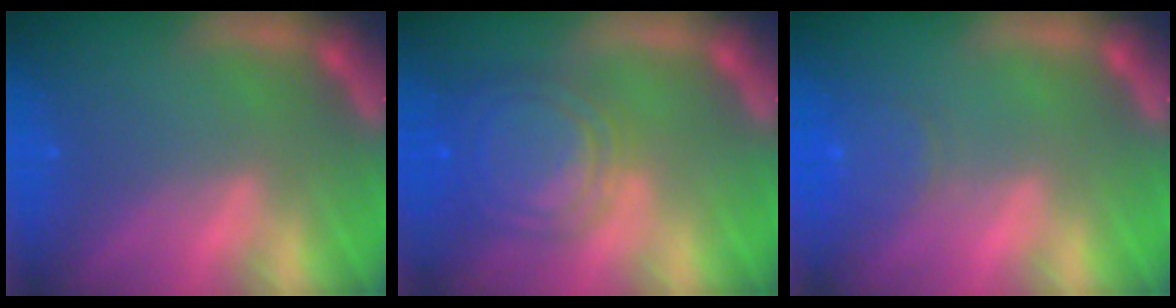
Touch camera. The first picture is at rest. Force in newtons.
{"total": 8.0}
{"total": 3.0}